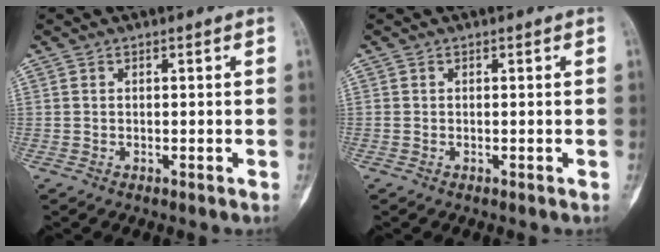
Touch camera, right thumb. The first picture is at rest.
{"total": 0.0}